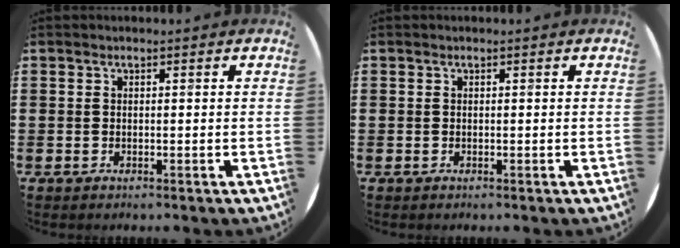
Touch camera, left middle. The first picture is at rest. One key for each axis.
{"total": 0.0}